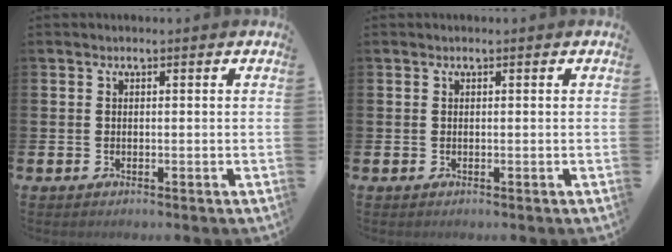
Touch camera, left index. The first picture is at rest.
{"total": 0.0}